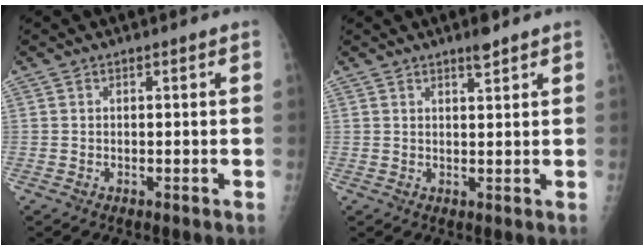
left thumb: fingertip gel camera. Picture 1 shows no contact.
{"total": 2.5, "force": [2.0, 0.4, 1.5], "torque": [-0.019, -0.015, 0.033]}